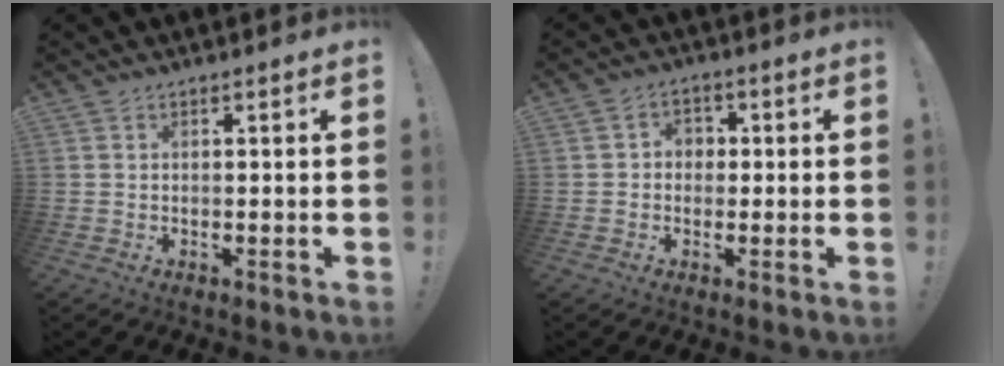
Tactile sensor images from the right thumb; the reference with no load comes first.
{"total": 3.4, "force": [-0.7, 3.0, 1.3], "torque": [-0.018, 0.006, -0.013]}